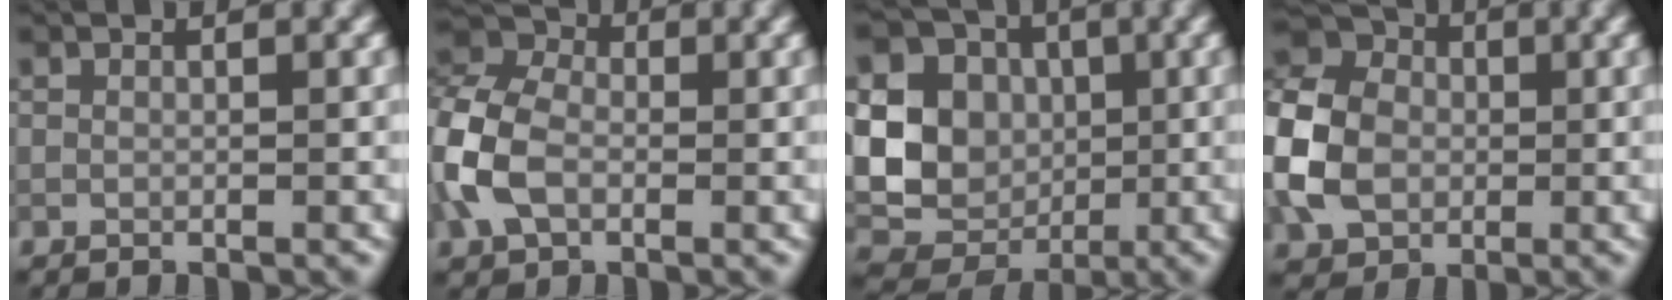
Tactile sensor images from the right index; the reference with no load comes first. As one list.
[{"total": 6.2, "force": [-1.5, 4.2, 4.4], "torque": [-0.110, 0.011, -0.045]}, {"total": 12.8, "force": [1.0, 11.3, 6.0], "torque": [-0.135, 0.013, 0.002]}, {"total": 9.9, "force": [-1.7, 7.6, 6.0], "torque": [-0.157, 0.001, -0.049]}]